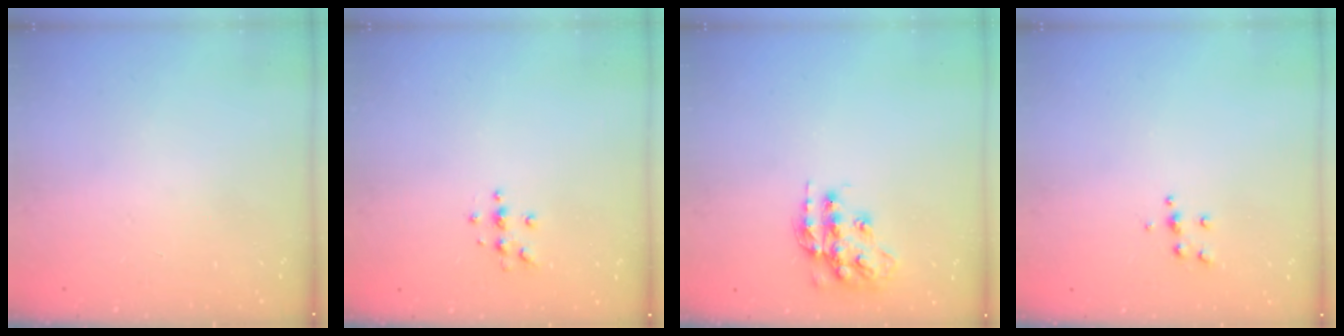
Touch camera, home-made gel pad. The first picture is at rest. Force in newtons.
{"total": 4.7, "press": 4.6, "slide": 0.5}
{"total": 14.0, "press": 14.0, "slide": 0.6}
{"total": 4.8, "press": 4.7, "slide": 0.6}